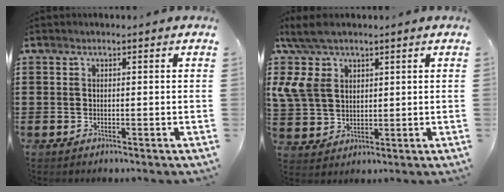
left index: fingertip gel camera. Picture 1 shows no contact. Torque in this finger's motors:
{"motor_torque": [2.00, -0.14, 0.86, 0.21]}